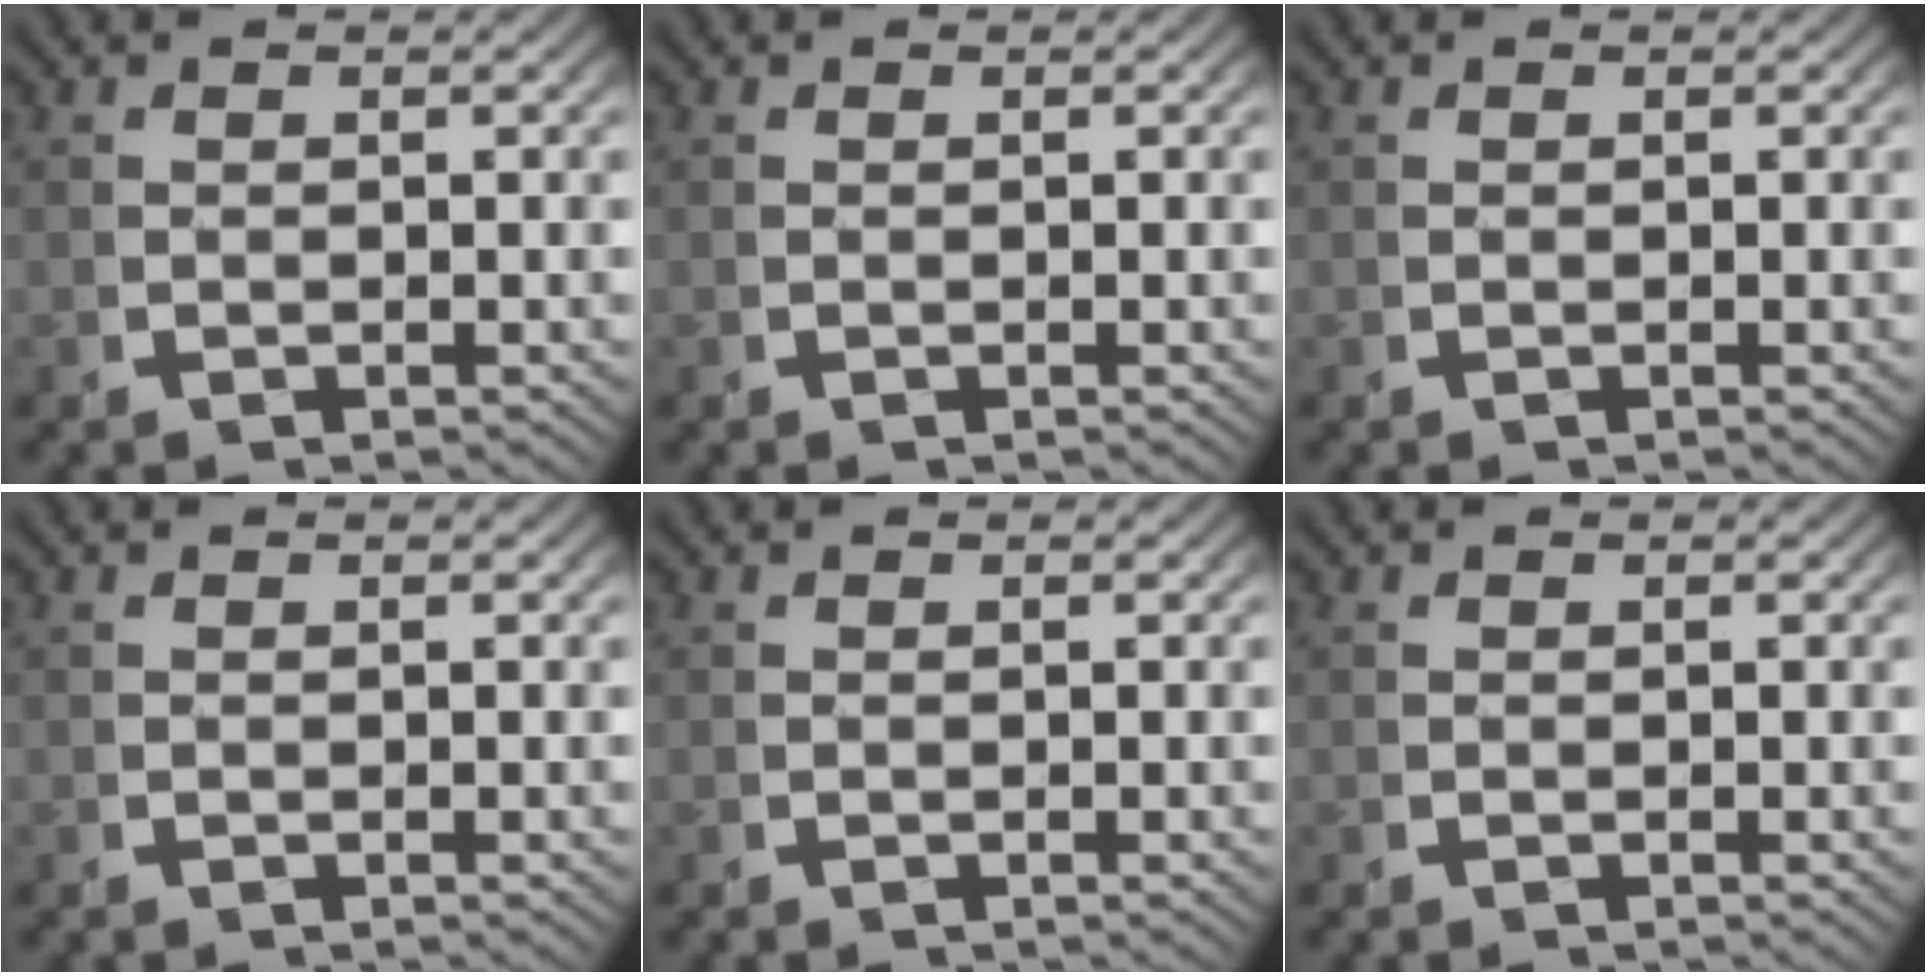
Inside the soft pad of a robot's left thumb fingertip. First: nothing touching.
{"total": 0.0}
{"total": 0.0}
{"total": 0.0}
{"total": 0.0}
{"total": 0.0}